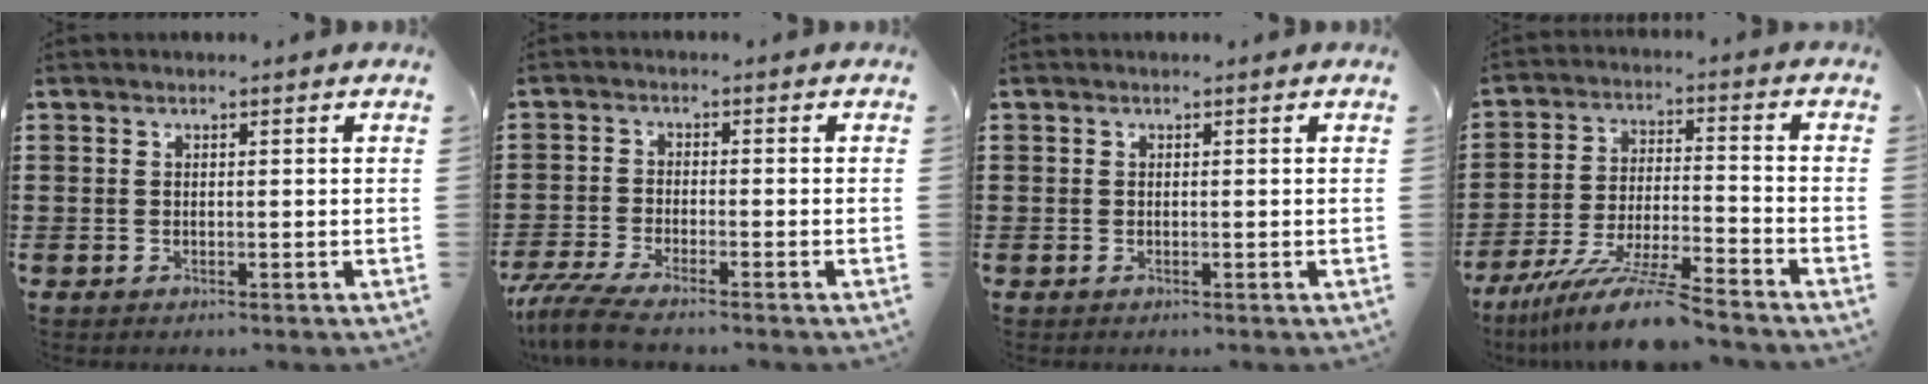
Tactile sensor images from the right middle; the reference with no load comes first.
{"total": 4.7, "force": [-4.2, 0.2, 2.2], "torque": [-0.066, -0.020, -0.086]}
{"total": 0.0}
{"total": 11.0, "force": [-9.4, 0.2, 5.7], "torque": [-0.107, 0.007, -0.181]}